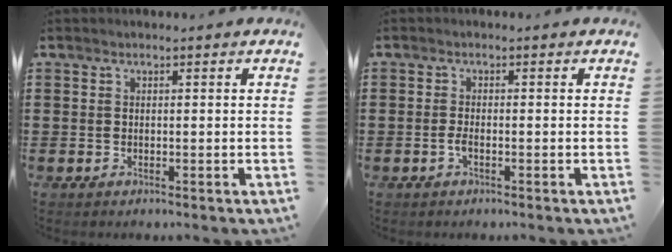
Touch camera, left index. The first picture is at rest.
{"total": 1.4, "force": [-0.5, 0.3, 1.3], "torque": [-0.032, -0.004, -0.011]}